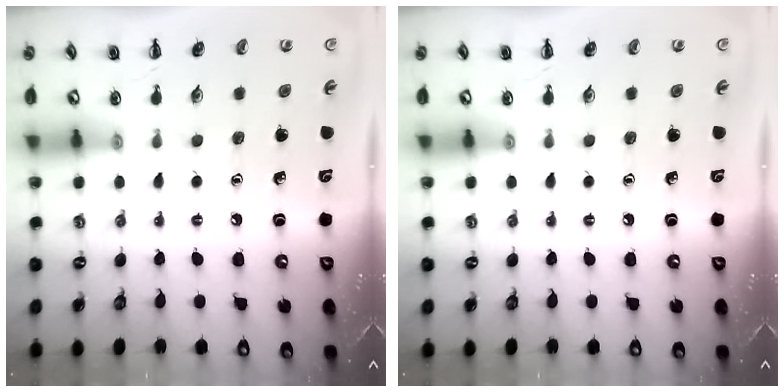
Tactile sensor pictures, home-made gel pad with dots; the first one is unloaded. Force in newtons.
{"total": 0.0}